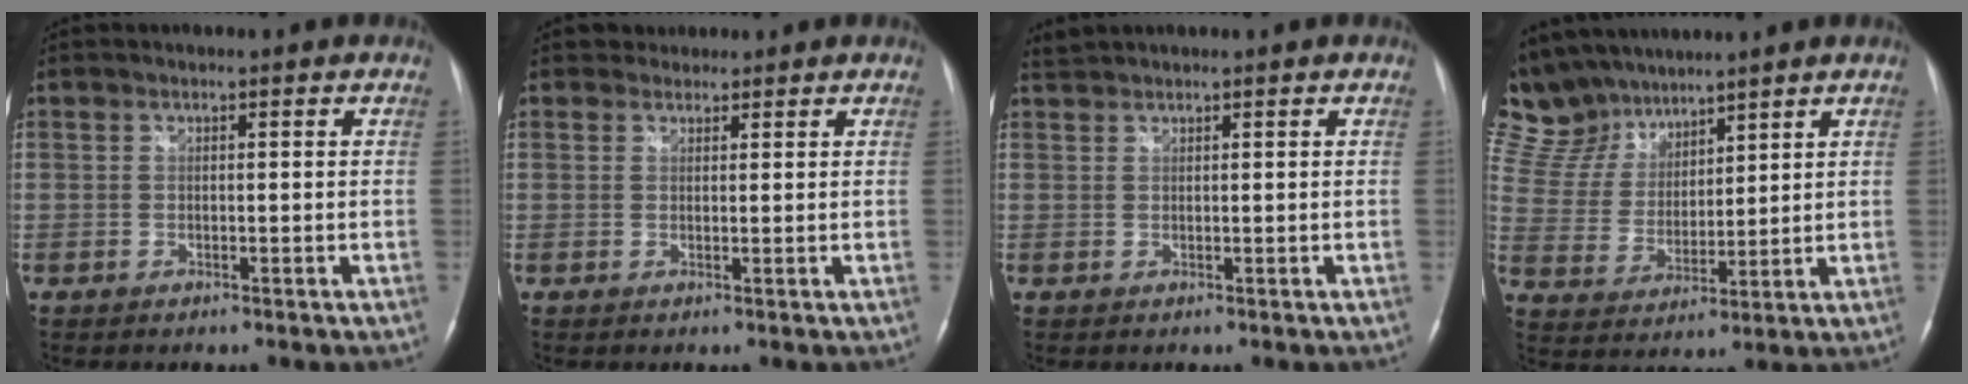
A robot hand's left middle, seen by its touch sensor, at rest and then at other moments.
{"total": 1.7, "force": [1.3, 1.0, -0.4], "torque": [0.010, 0.010, 0.016]}
{"total": 1.3, "force": [1.2, -0.2, -0.2], "torque": [-0.004, 0.014, 0.032]}
{"total": 12.5, "force": [11.0, 5.3, 3.0], "torque": [-0.076, 0.027, 0.221]}